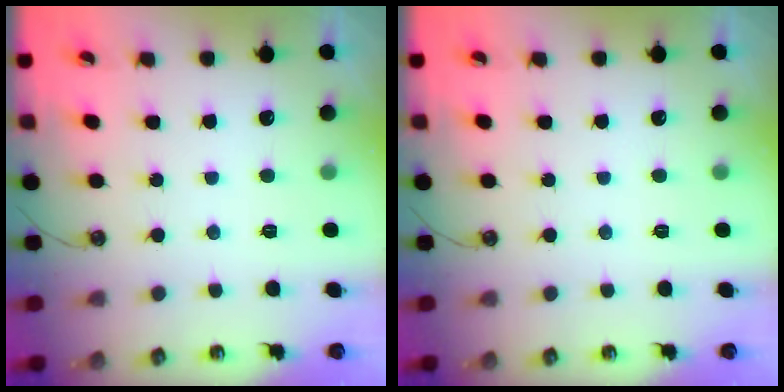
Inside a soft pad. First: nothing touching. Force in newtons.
{"total": 0.0}